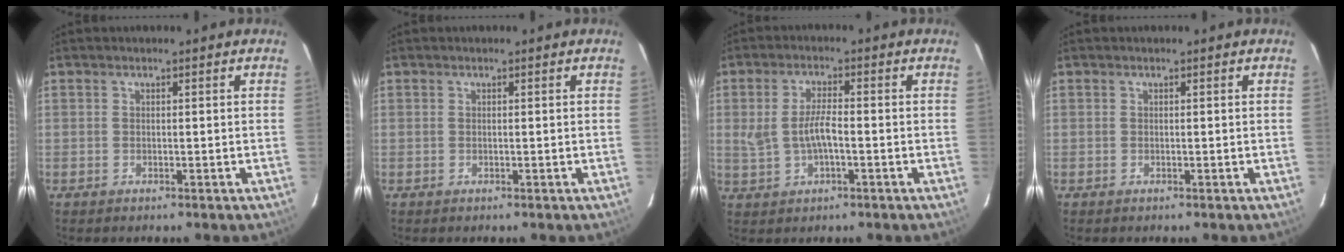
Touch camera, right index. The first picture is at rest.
{"total": 0.0}
{"total": 5.6, "force": [-0.9, 2.0, 5.2], "torque": [-0.102, 0.001, -0.010]}
{"total": 0.0}